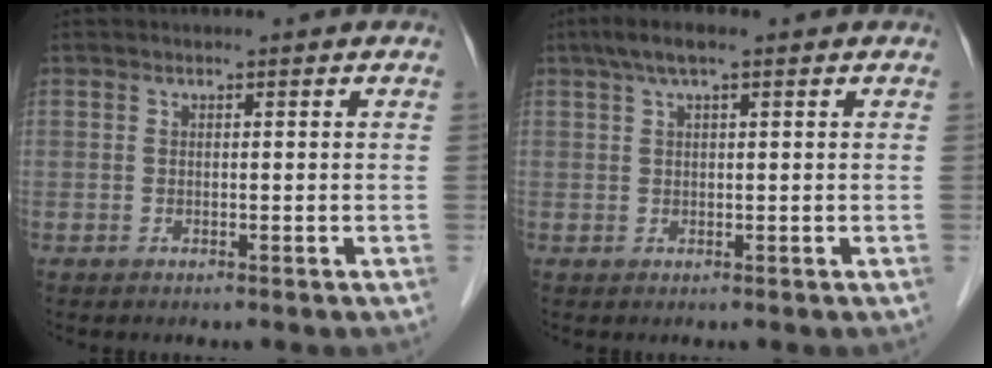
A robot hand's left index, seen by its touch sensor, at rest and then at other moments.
{"total": 3.7, "force": [2.2, 0.6, 2.9], "torque": [-0.060, 0.022, 0.038]}